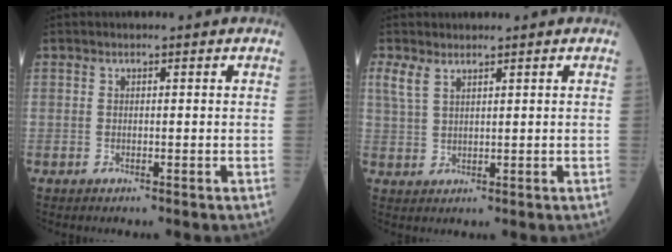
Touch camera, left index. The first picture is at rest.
{"total": 2.5, "force": [1.7, 0.9, 1.6], "torque": [-0.048, 0.004, 0.046]}